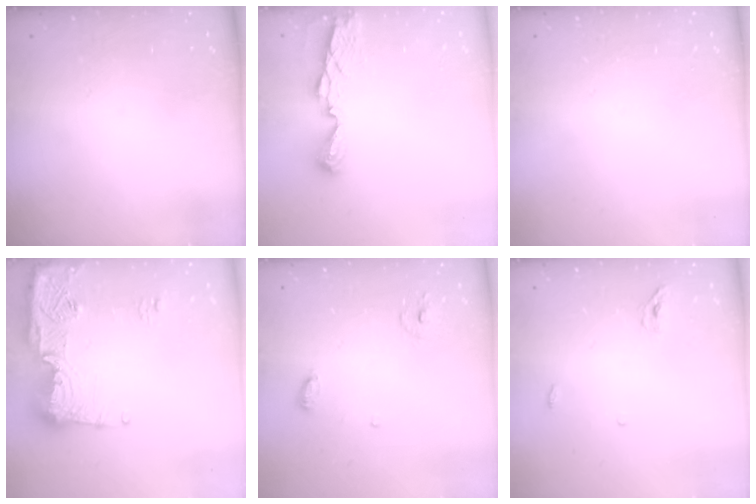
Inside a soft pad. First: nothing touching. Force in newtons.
{"total": 7.2, "press": 7.2, "slide": 0.5}
{"total": 0.0}
{"total": 15.8, "press": 15.7, "slide": 1.4}
{"total": 4.7, "press": 4.7, "slide": 0.5}
{"total": 3.7, "press": 3.5, "slide": 1.1}